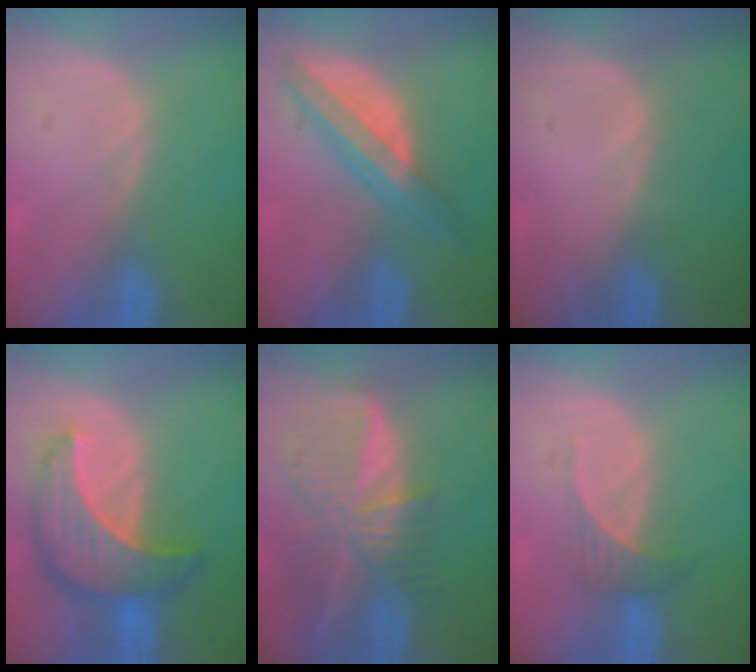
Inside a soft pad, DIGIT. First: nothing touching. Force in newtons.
{"total": 7.7, "press": 6.5, "slide": 4.1}
{"total": 0.0}
{"total": 10.0, "press": 10.0, "slide": 0.6}
{"total": 9.5, "press": 8.4, "slide": 4.6}
{"total": 2.8, "press": 2.7, "slide": 0.9}